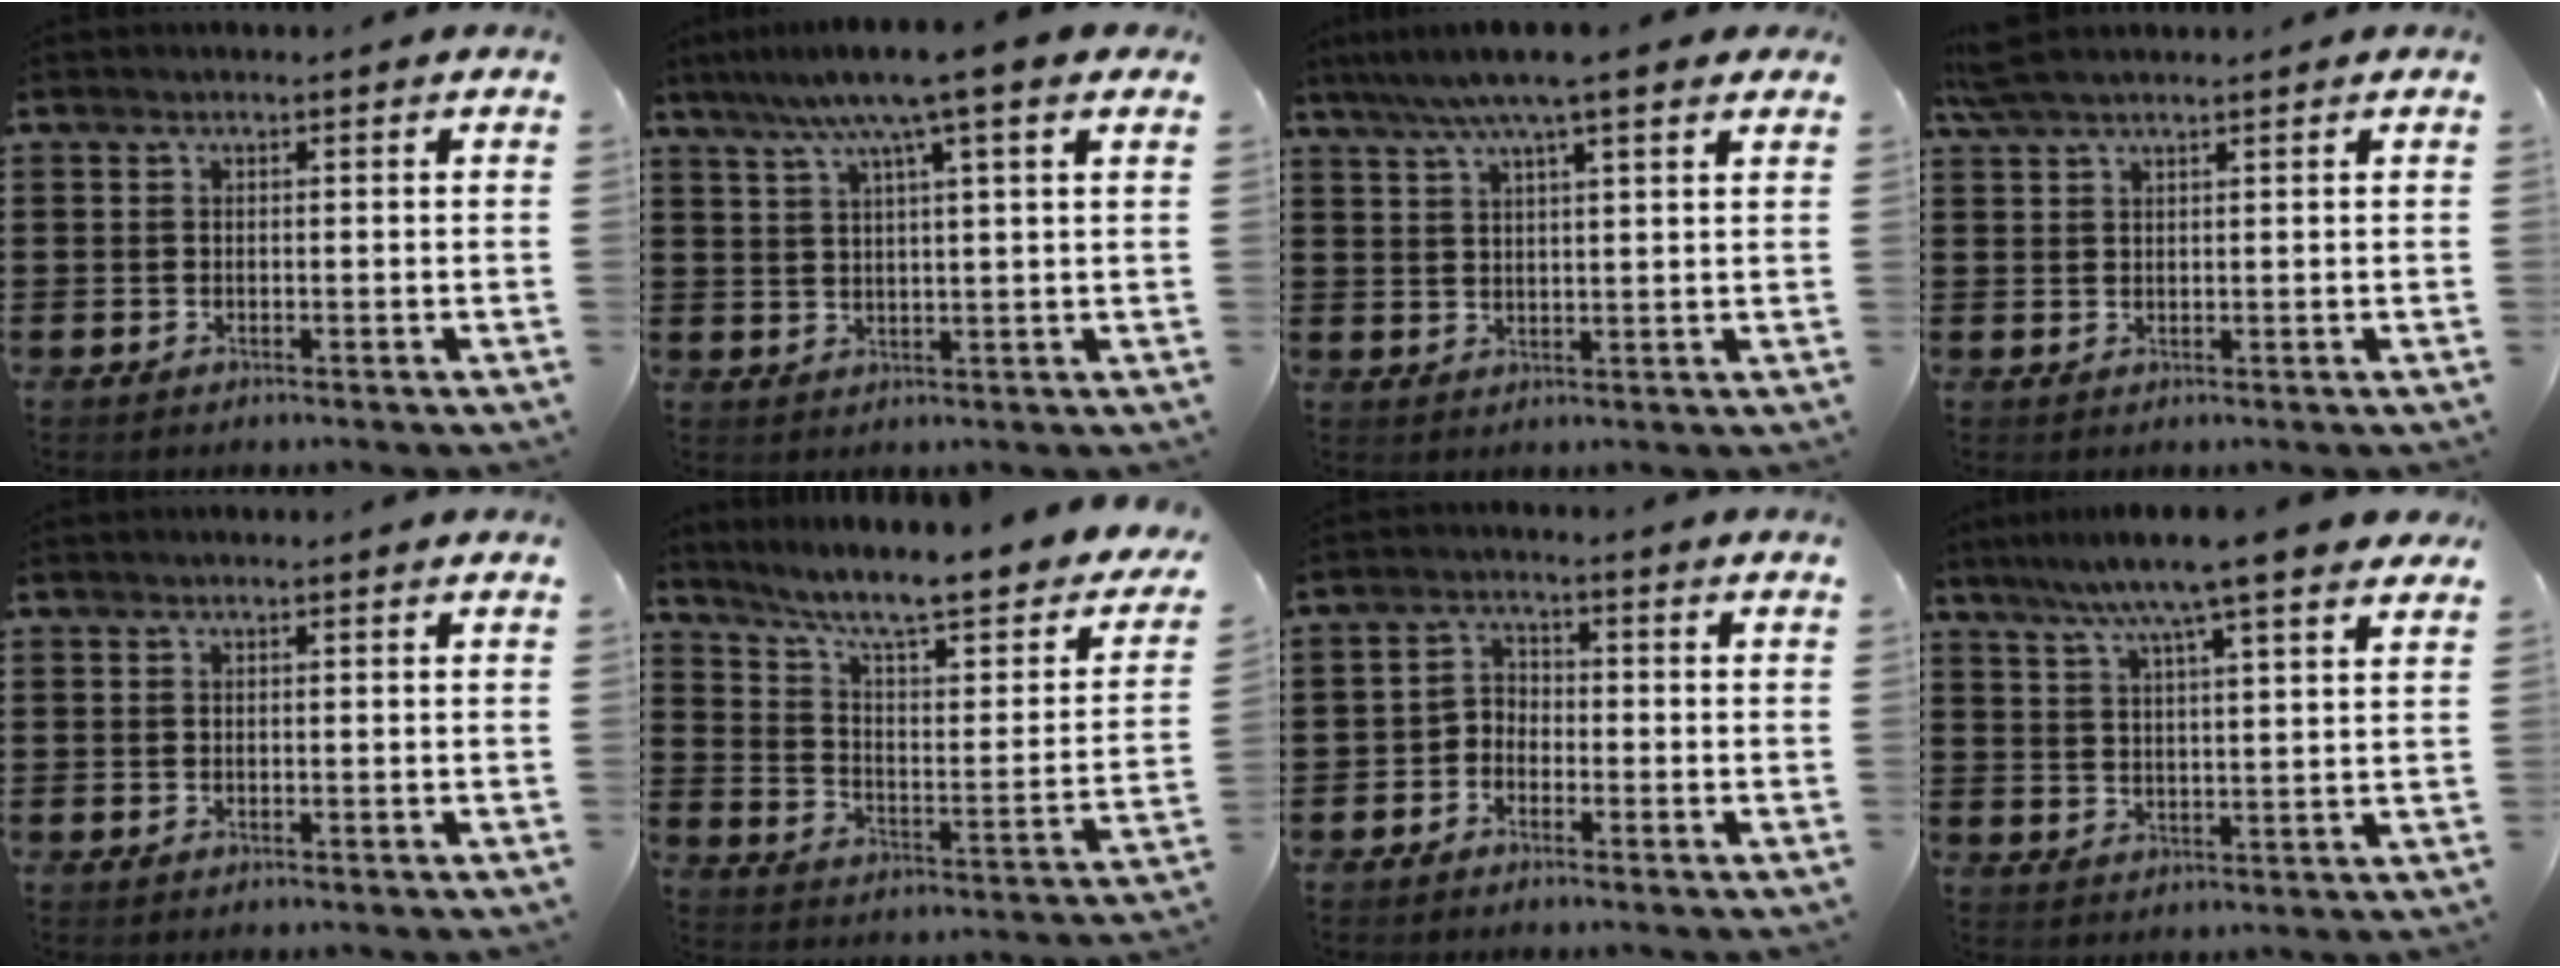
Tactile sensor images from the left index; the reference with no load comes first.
{"total": 7.0, "force": [3.7, -0.3, 5.9], "torque": [-0.125, -0.007, 0.058]}
{"total": 6.4, "force": [4.8, 0.2, 4.1], "torque": [-0.093, -0.011, 0.083]}
{"total": 3.6, "force": [3.0, 0.6, 2.0], "torque": [-0.046, 0.003, 0.057]}
{"total": 0.0}
{"total": 8.8, "force": [6.7, 1.1, 5.6], "torque": [-0.119, -0.052, 0.105]}
{"total": 2.0, "force": [-1.6, 1.1, 0.3], "torque": [-0.012, 0.007, -0.035]}
{"total": 8.1, "force": [6.4, -0.1, 5.0], "torque": [-0.109, -0.023, 0.107]}